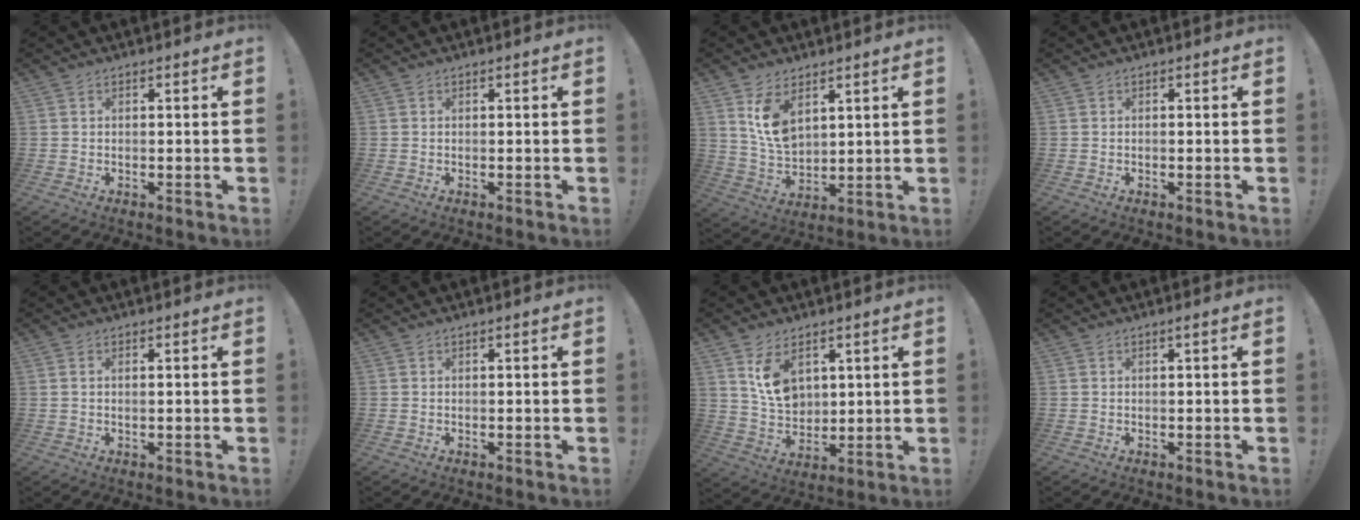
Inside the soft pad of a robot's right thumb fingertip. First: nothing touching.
{"total": 0.0}
{"total": 10.3, "force": [5.7, 6.3, 5.8], "torque": [-0.107, -0.027, 0.110]}
{"total": 0.0}
{"total": 0.8, "force": [0.3, 0.0, 0.8], "torque": [-0.012, -0.002, 0.004]}
{"total": 0.0}
{"total": 10.4, "force": [5.1, 7.1, 5.6], "torque": [-0.082, -0.026, 0.101]}
{"total": 1.0, "force": [0.2, -0.1, 1.0], "torque": [-0.012, -0.003, 0.000]}